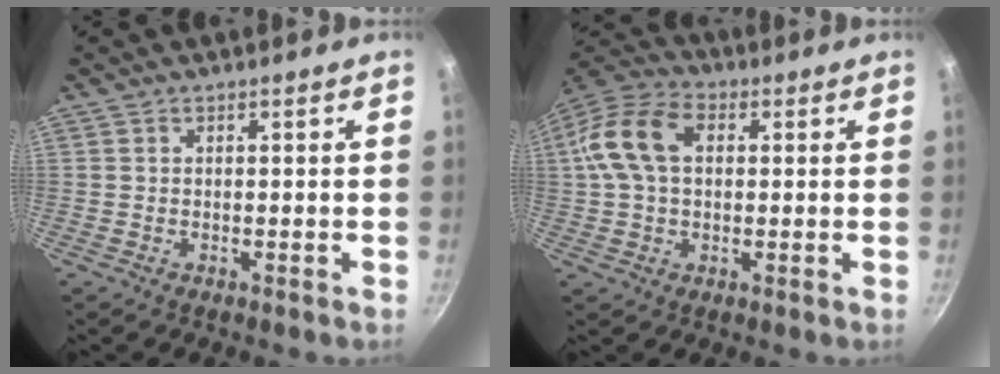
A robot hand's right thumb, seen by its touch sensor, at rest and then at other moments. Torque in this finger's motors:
{"motor_torque": [0.57, 1.54, 0.27, -0.27, 0.14]}